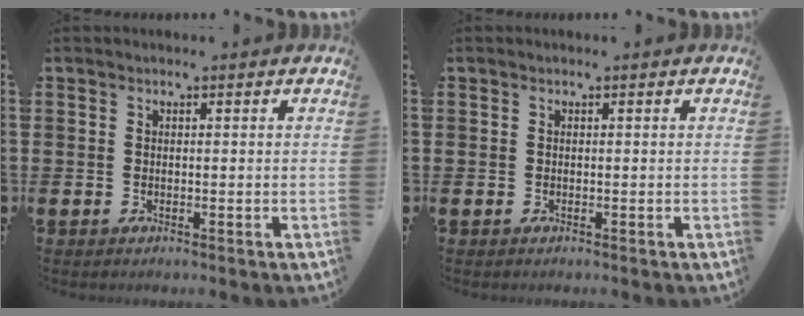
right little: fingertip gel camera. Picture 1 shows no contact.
{"total": 0.0}